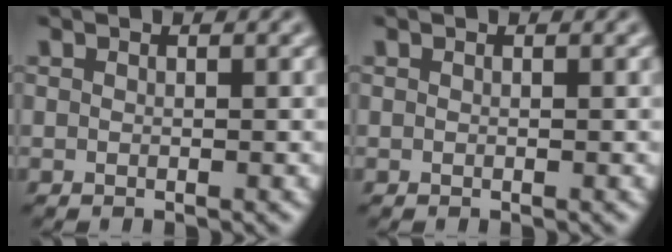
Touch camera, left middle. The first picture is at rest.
{"total": 0.0}